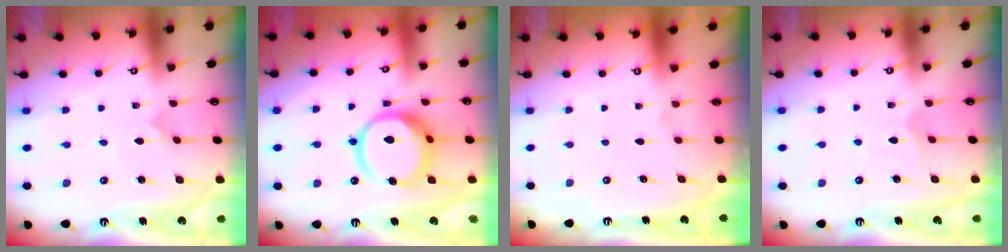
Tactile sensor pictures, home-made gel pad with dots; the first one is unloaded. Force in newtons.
{"total": 14.3, "press": 14.3, "slide": 1.6}
{"total": 0.0}
{"total": 4.4, "press": 4.3, "slide": 0.5}